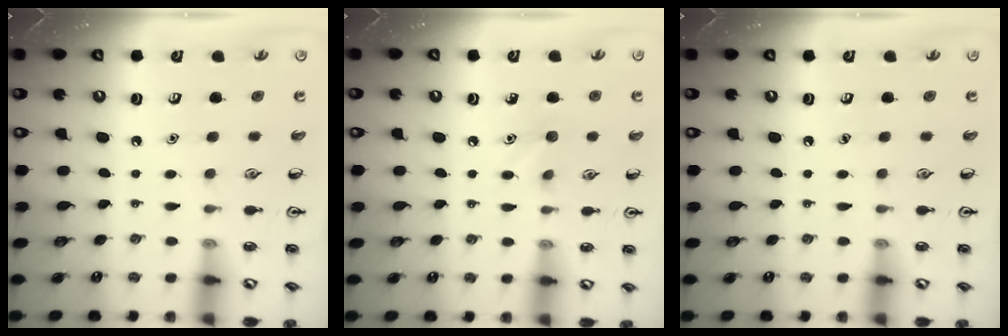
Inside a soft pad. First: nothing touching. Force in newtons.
{"total": 5.8, "press": 5.5, "slide": 1.8}
{"total": 0.0}